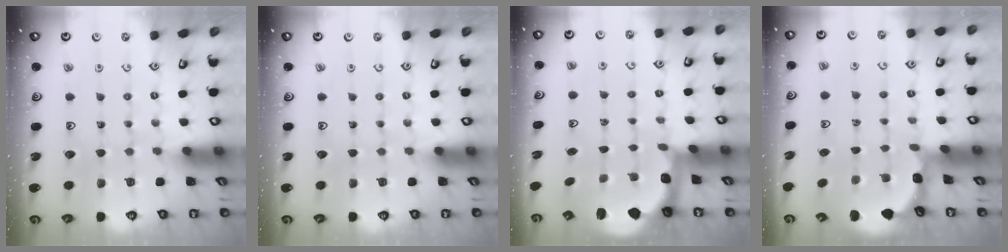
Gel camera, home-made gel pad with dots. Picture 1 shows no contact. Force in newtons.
{"total": 0.0}
{"total": 1.7, "press": 1.3, "slide": 1.0}
{"total": 1.8, "press": 1.8, "slide": 0.3}